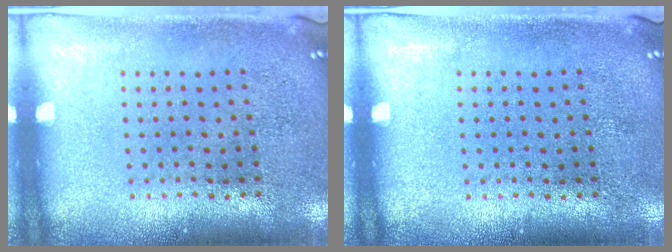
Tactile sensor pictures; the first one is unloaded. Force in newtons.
{"total": 0.0}